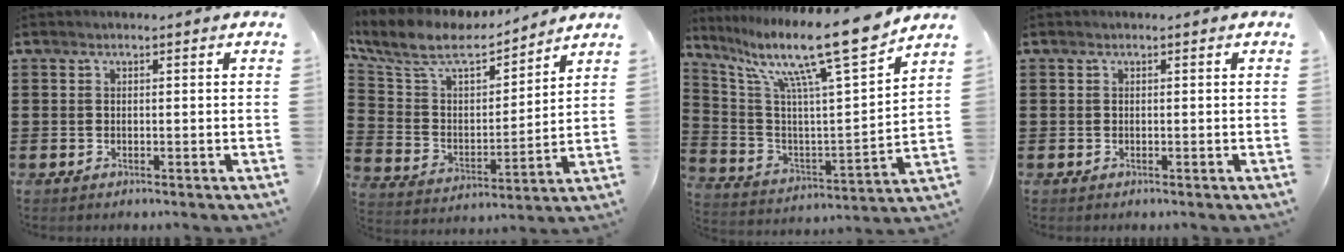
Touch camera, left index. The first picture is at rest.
{"total": 9.8, "force": [8.1, 3.1, 4.5], "torque": [-0.125, -0.045, 0.138]}
{"total": 15.0, "force": [11.3, 1.2, 9.8], "torque": [-0.200, -0.071, 0.178]}
{"total": 0.0}